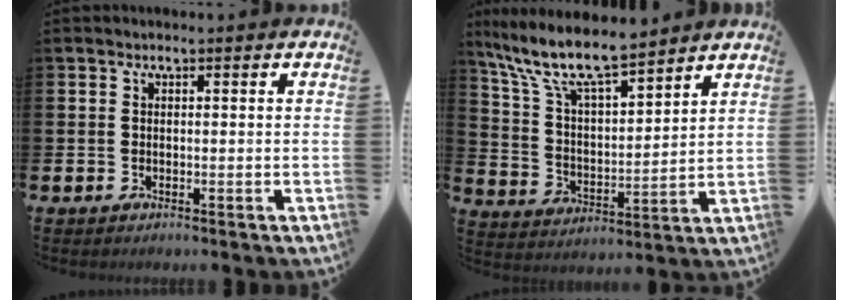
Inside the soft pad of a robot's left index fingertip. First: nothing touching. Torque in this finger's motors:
{"motor_torque": [0.12, -0.31, 1.05, 0.21]}